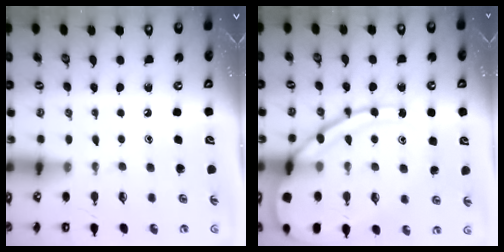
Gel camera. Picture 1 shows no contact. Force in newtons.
{"total": 17.2, "press": 17.1, "slide": 1.8}